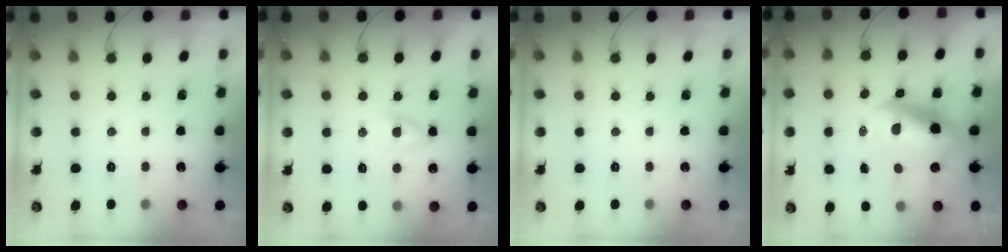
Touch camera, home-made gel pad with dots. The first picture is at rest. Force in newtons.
{"total": 2.1, "press": 2.0, "slide": 0.8}
{"total": 0.0}
{"total": 9.6, "press": 9.3, "slide": 2.4}